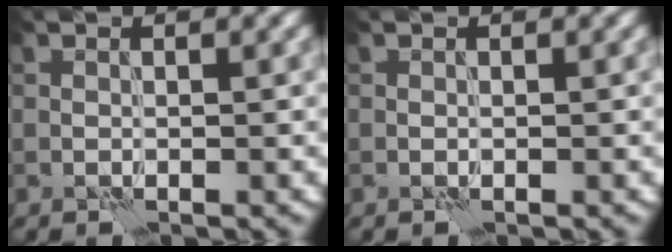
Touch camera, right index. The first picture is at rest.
{"total": 0.0}